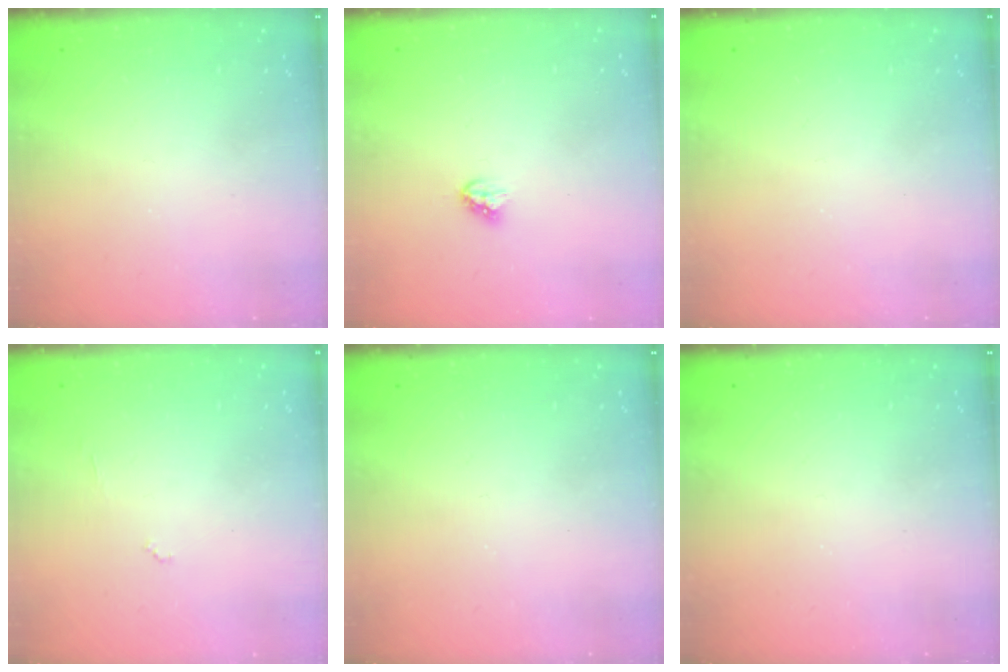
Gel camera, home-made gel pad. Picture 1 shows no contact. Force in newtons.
{"total": 3.5, "press": 3.5, "slide": 0.2}
{"total": 0.0}
{"total": 3.9, "press": 3.9, "slide": 0.3}
{"total": 0.0}
{"total": 0.0}